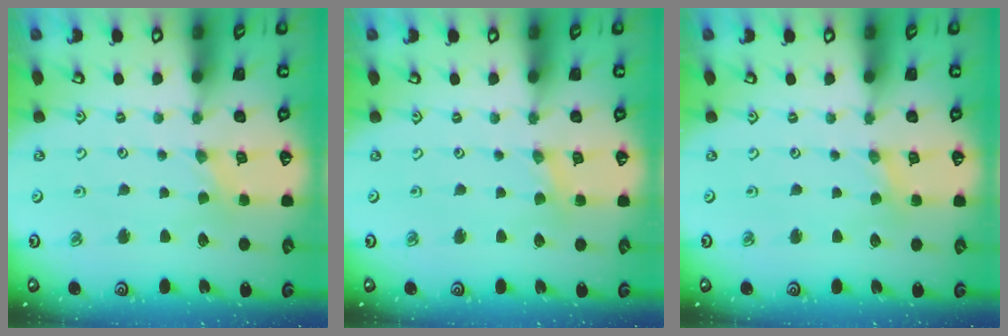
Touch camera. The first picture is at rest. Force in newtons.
{"total": 0.8, "press": 0.8, "slide": 0.2}
{"total": 0.8, "press": 0.8, "slide": 0.1}